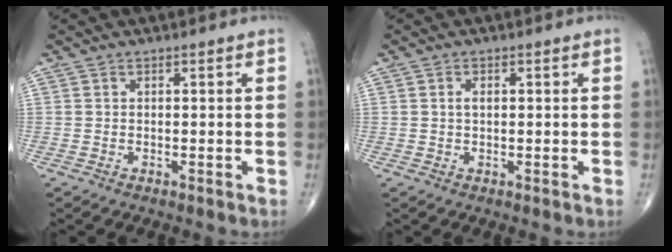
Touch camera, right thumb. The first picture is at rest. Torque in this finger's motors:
{"motor_torque": [-0.28, 0.19, -0.01, 0.00, 0.02]}